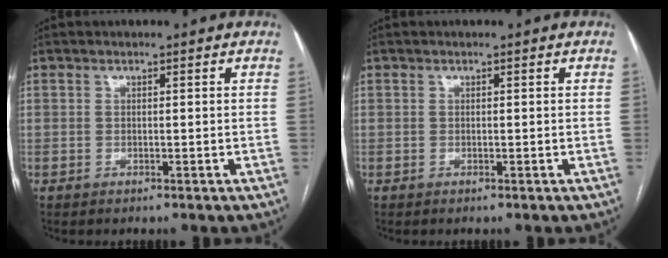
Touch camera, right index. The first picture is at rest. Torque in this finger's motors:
{"motor_torque": [0.00, 0.00, 0.00, 0.00]}